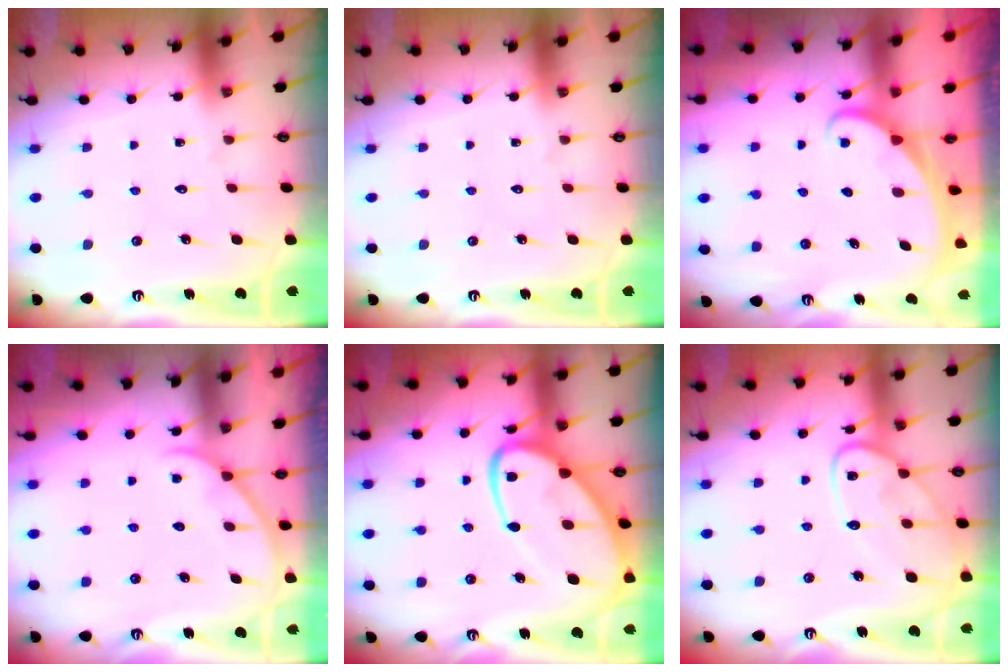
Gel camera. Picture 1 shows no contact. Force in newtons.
{"total": 0.0}
{"total": 1.7, "press": 1.7, "slide": 0.1}
{"total": 2.8, "press": 2.8, "slide": 0.4}
{"total": 17.0, "press": 16.9, "slide": 1.5}
{"total": 12.9, "press": 12.8, "slide": 1.0}